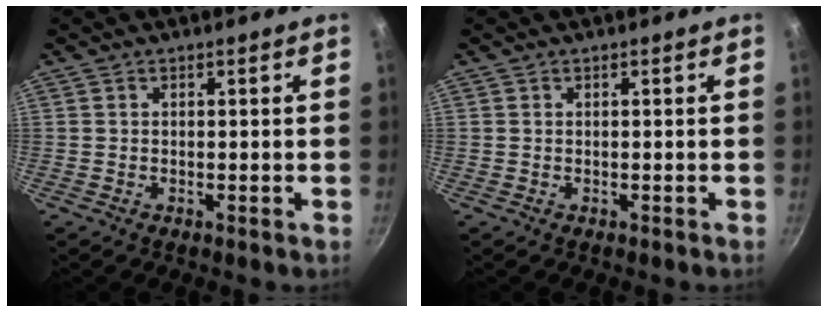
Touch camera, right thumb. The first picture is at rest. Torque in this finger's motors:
{"motor_torque": [0.21, 0.07, 0.03, -0.39, 0.03]}